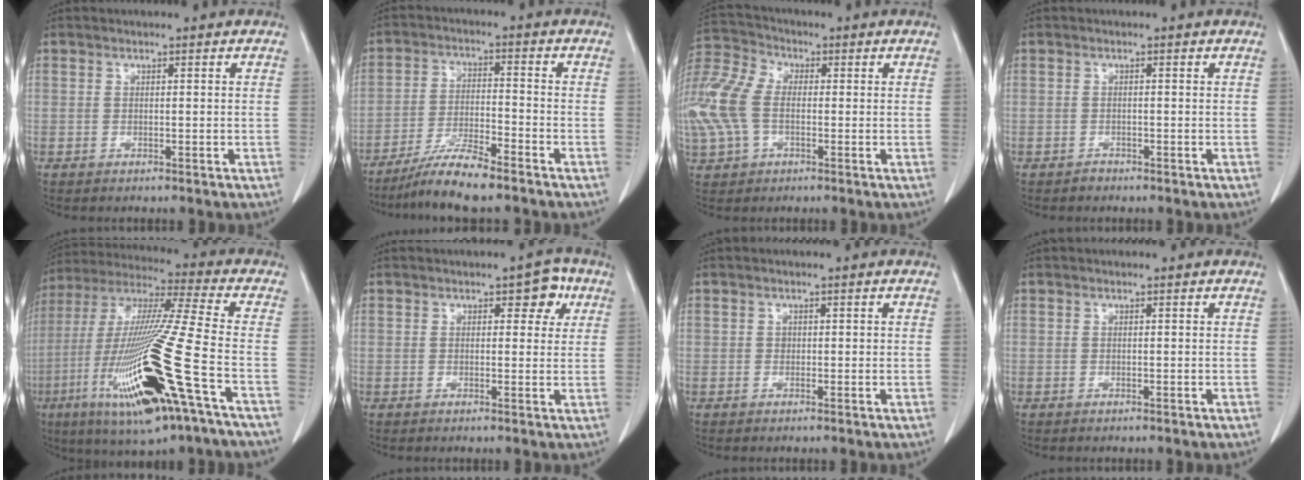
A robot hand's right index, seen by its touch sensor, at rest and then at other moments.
{"total": 7.5, "force": [-6.3, 0.1, 4.1], "torque": [-0.081, -0.024, -0.118]}
{"total": 13.1, "force": [-0.8, 8.1, 10.3], "torque": [-0.267, 0.023, -0.015]}
{"total": 0.8, "force": [-0.7, 0.5, -0.2], "torque": [0.003, 0.002, -0.014]}
{"total": 24.3, "force": [-8.3, 1.0, 22.8], "torque": [-0.475, -0.040, -0.153]}
{"total": 4.0, "force": [1.7, 2.1, 2.9], "torque": [-0.026, 0.011, 0.019]}
{"total": 0.8, "force": [0.1, 0.7, 0.4], "torque": [-0.004, 0.002, 0.000]}
{"total": 0.0}